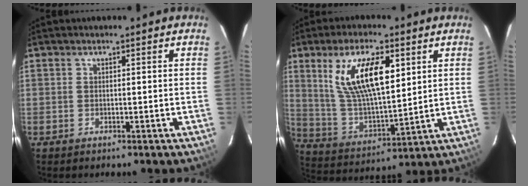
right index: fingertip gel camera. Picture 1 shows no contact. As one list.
[{"total": 16.0, "force": [6.3, 6.0, 13.4], "torque": [-0.250, 0.004, 0.128]}]